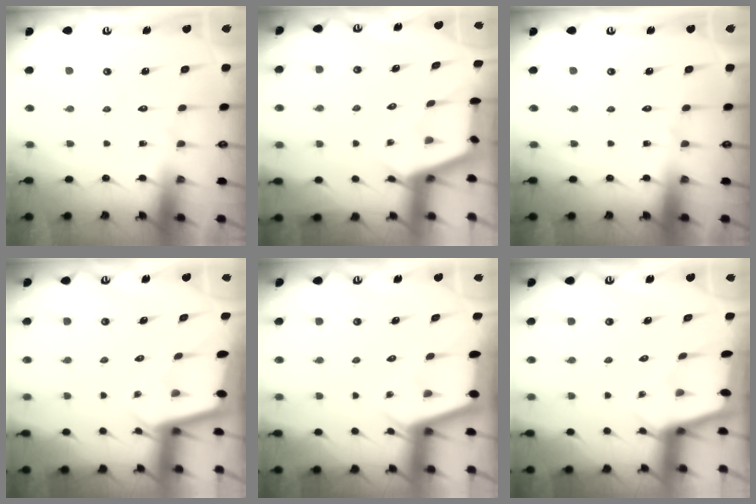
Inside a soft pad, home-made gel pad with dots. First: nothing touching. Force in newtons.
{"total": 2.7, "press": 2.7, "slide": 0.4}
{"total": 0.0}
{"total": 1.6, "press": 1.6, "slide": 0.1}
{"total": 2.2, "press": 2.2, "slide": 0.3}
{"total": 2.1, "press": 2.1, "slide": 0.3}